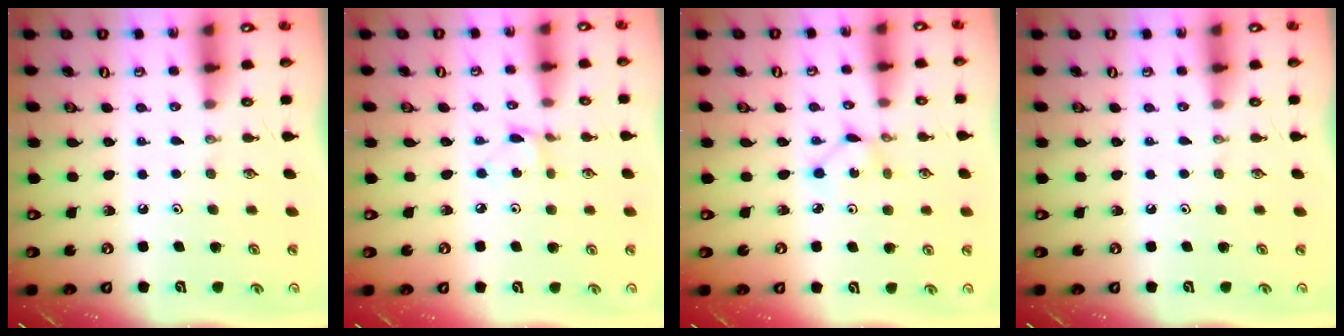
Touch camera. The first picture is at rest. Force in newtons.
{"total": 2.7, "press": 2.7, "slide": 0.3}
{"total": 1.9, "press": 1.9, "slide": 0.2}
{"total": 0.0}